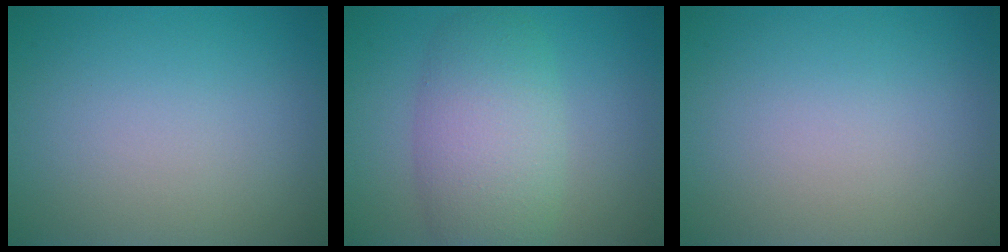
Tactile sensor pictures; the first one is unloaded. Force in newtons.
{"total": 6.3, "press": 6.2, "slide": 0.1}
{"total": 0.0}